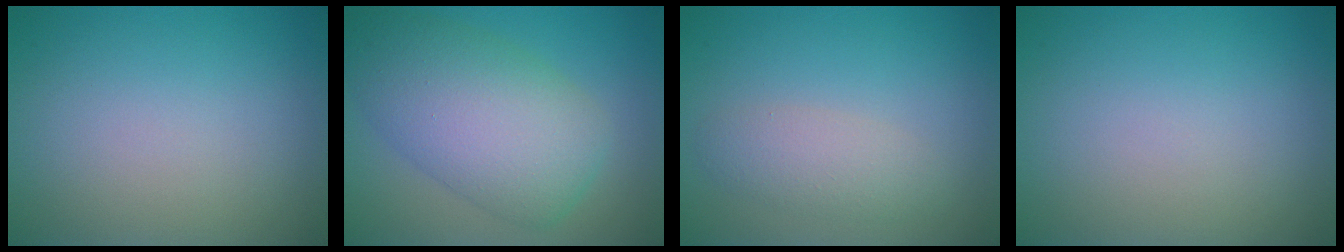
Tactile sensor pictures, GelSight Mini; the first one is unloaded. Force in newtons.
{"total": 8.7, "press": 8.6, "slide": 0.4}
{"total": 2.4, "press": 2.4, "slide": 0.1}
{"total": 0.0}